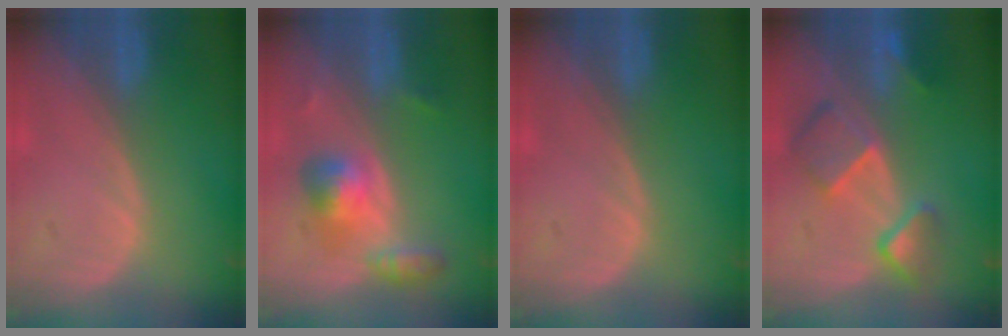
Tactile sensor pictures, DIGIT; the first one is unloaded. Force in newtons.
{"total": 5.5, "press": 5.3, "slide": 1.5}
{"total": 0.0}
{"total": 7.9, "press": 6.8, "slide": 4.0}